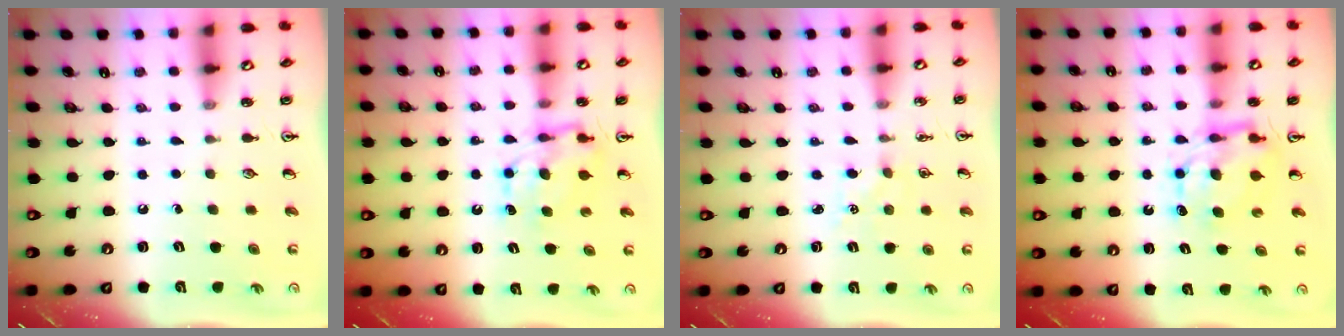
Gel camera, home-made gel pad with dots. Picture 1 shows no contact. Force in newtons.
{"total": 8.0, "press": 8.0, "slide": 0.3}
{"total": 2.4, "press": 2.3, "slide": 0.3}
{"total": 7.7, "press": 7.6, "slide": 0.7}